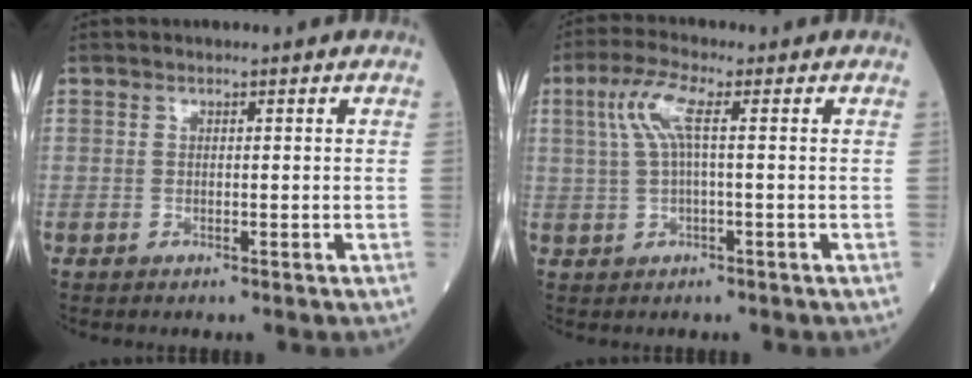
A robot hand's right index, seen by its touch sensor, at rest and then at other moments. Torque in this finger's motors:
{"motor_torque": [0.18, 0.11, 0.34, 0.11]}